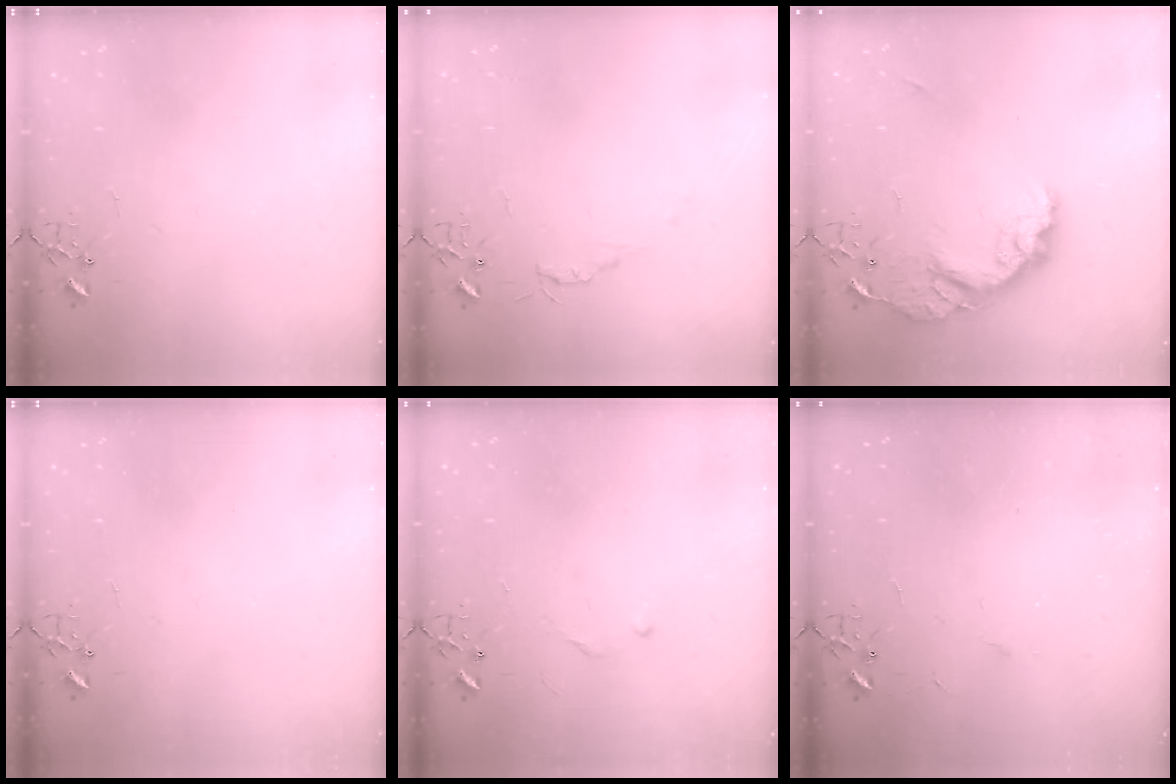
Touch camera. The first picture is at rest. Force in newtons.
{"total": 4.1, "press": 4.1, "slide": 0.6}
{"total": 14.5, "press": 14.5, "slide": 0.6}
{"total": 0.0}
{"total": 5.0, "press": 5.0, "slide": 0.5}
{"total": 2.3, "press": 2.3, "slide": 0.4}